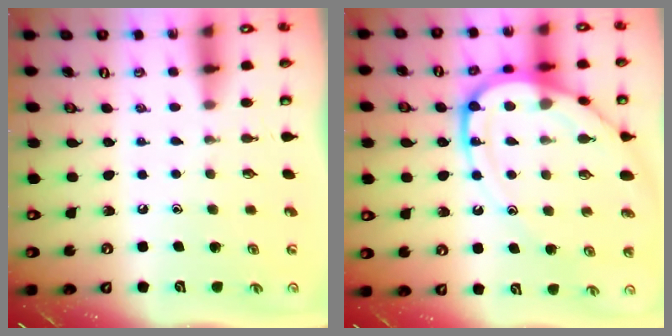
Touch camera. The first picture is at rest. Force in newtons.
{"total": 16.5, "press": 16.4, "slide": 1.5}